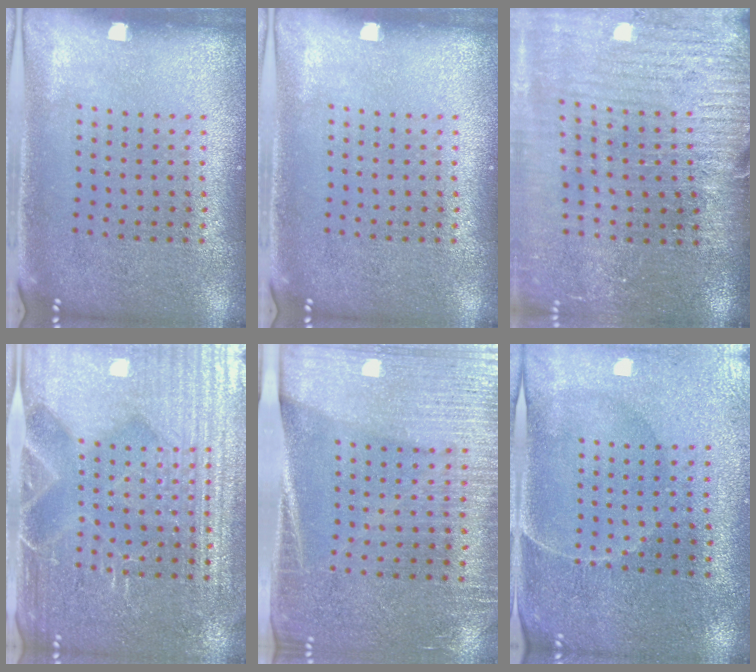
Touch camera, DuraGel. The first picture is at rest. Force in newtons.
{"total": 0.0}
{"total": 4.0, "press": 3.6, "slide": 1.9}
{"total": 4.7, "press": 4.4, "slide": 1.4}
{"total": 3.4, "press": 3.0, "slide": 1.5}
{"total": 0.6, "press": 0.4, "slide": 0.5}